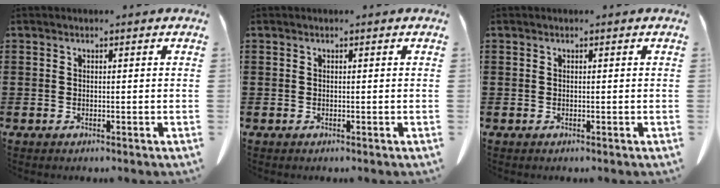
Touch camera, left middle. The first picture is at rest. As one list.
[{"total": 0.0}, {"total": 0.0}]